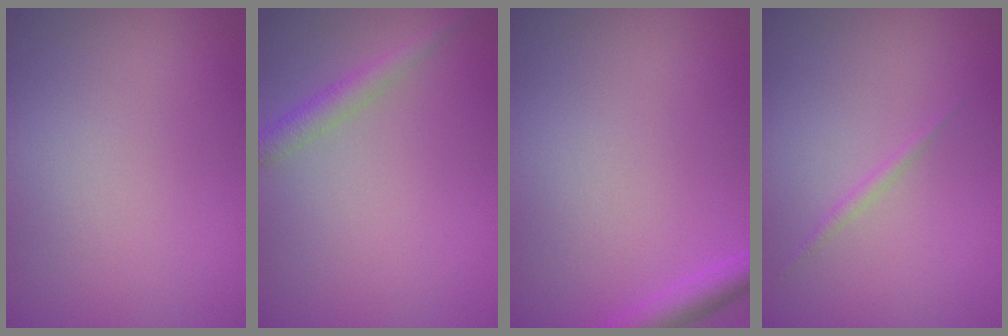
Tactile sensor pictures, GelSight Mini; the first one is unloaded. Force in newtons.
{"total": 1.9, "press": 1.9, "slide": 0.1}
{"total": 2.1, "press": 2.1, "slide": 0.1}
{"total": 0.7, "press": 0.7, "slide": 0.0}